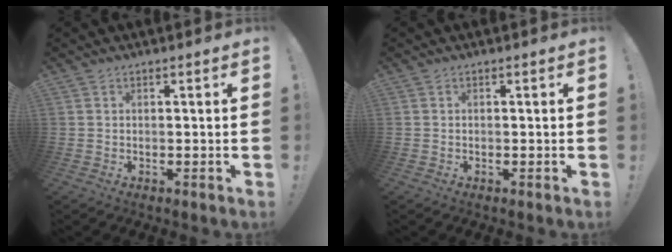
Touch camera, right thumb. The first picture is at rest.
{"total": 0.0}